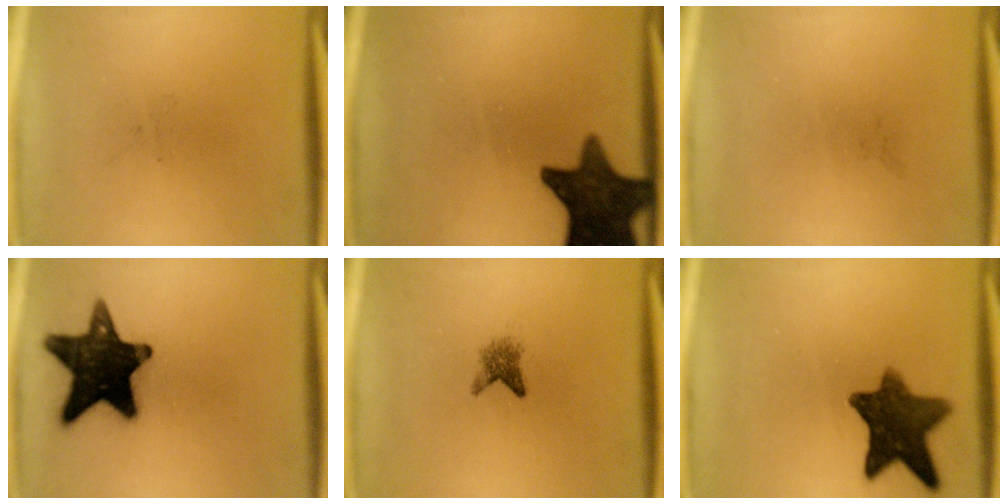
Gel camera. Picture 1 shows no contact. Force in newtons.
{"total": 13.9}
{"total": 0.0}
{"total": 17.1}
{"total": 2.1}
{"total": 10.8}